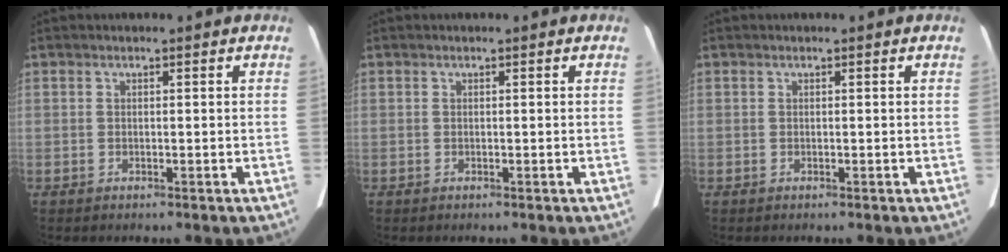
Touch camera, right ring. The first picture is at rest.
{"total": 0.0}
{"total": 0.0}